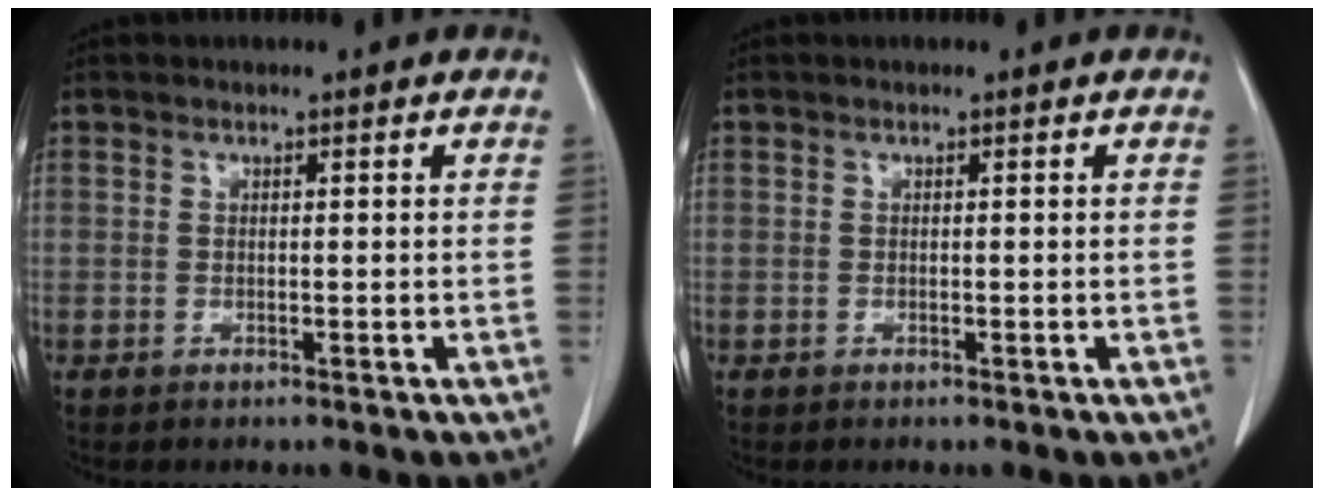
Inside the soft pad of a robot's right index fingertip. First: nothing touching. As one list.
[{"total": 0.0}]